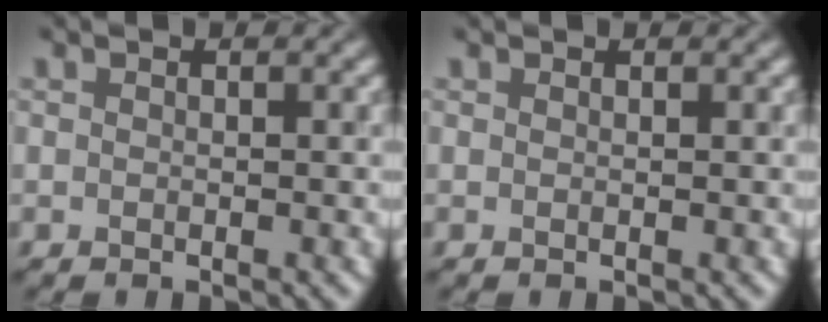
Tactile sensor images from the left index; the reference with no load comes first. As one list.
[{"total": 0.0}]